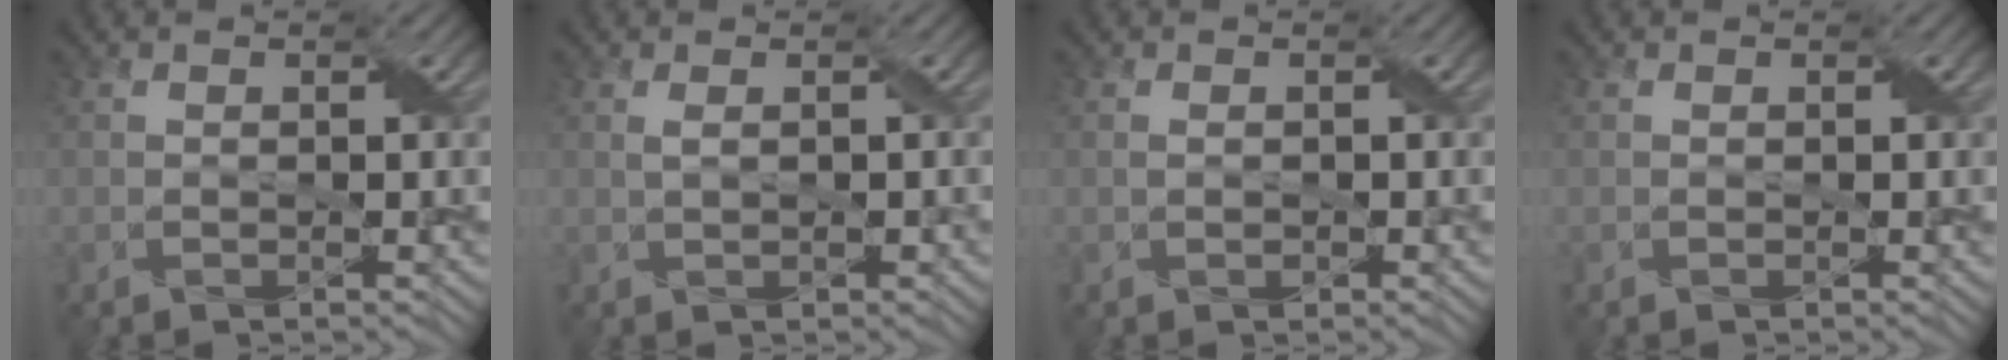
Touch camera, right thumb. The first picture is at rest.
{"total": 1.1, "force": [0.3, 0.5, 1.0], "torque": [-0.027, 0.003, 0.008]}
{"total": 0.8, "force": [-0.1, 0.6, 0.6], "torque": [-0.014, 0.000, 0.001]}
{"total": 0.0}